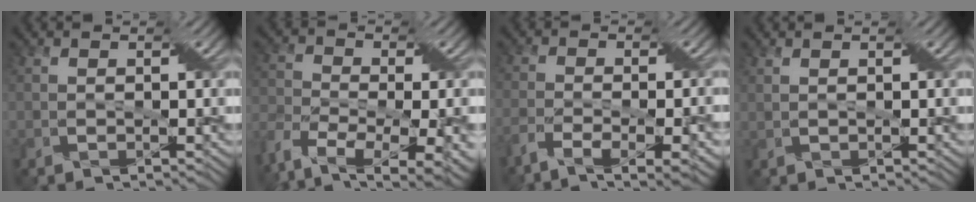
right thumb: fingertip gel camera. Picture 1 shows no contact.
{"total": 13.2, "force": [-8.4, 6.2, 8.1], "torque": [-0.182, -0.024, -0.108]}
{"total": 7.6, "force": [-4.8, 2.0, 5.5], "torque": [-0.103, -0.009, -0.082]}
{"total": 0.8, "force": [0.8, -0.1, 0.3], "torque": [-0.013, 0.004, 0.012]}